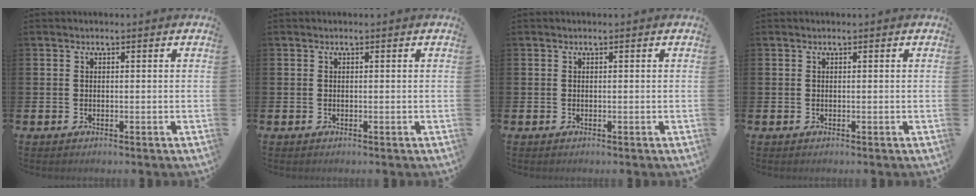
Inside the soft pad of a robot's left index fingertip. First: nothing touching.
{"total": 0.0}
{"total": 0.0}
{"total": 0.0}